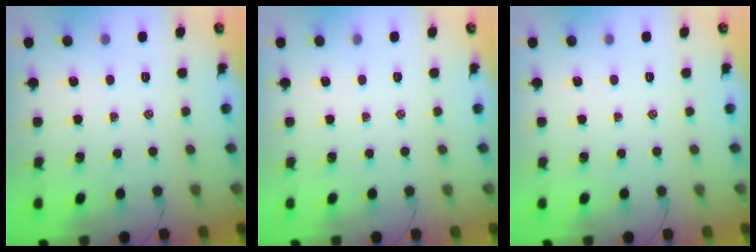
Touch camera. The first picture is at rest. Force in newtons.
{"total": 0.0}
{"total": 0.0}